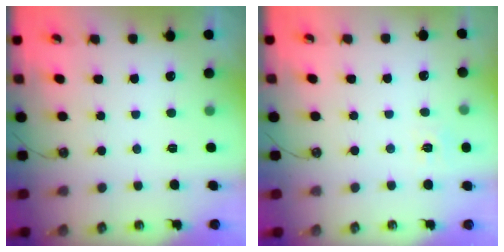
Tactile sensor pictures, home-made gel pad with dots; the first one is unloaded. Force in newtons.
{"total": 5.7, "press": 5.7, "slide": 0.7}